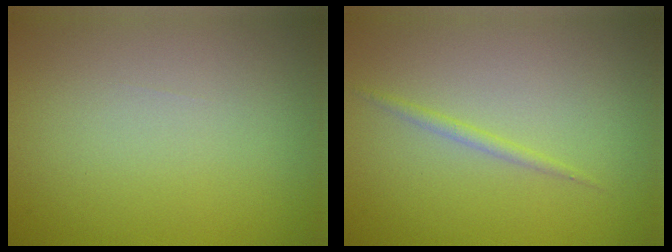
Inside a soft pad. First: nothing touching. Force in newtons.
{"total": 0.9, "press": 0.9, "slide": 0.1}